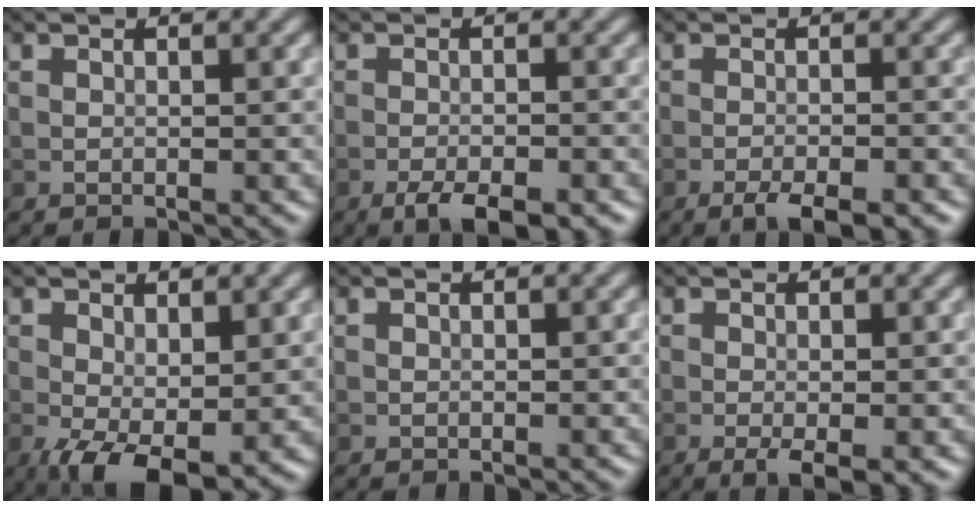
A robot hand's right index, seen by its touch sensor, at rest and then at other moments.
{"total": 3.9, "force": [-2.5, 1.1, 2.8], "torque": [-0.052, -0.004, -0.040]}
{"total": 3.4, "force": [-2.2, 0.6, 2.5], "torque": [-0.045, -0.001, -0.039]}
{"total": 6.0, "force": [-1.7, 2.9, 5.0], "torque": [-0.099, -0.020, -0.022]}
{"total": 0.0}
{"total": 2.7, "force": [-1.0, 0.6, 2.4], "torque": [-0.043, -0.008, -0.017]}